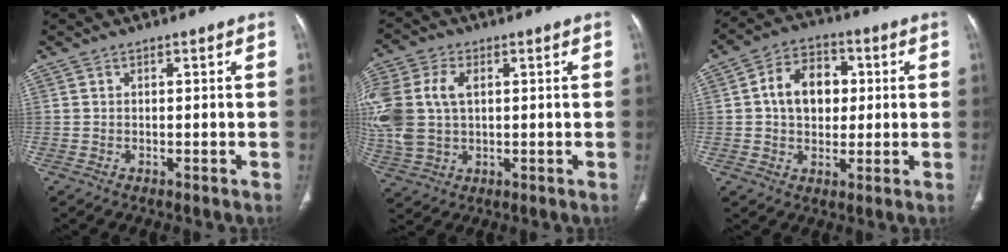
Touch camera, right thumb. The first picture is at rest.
{"total": 16.0, "force": [2.4, 10.9, 11.5], "torque": [-0.297, 0.006, 0.052]}
{"total": 10.7, "force": [1.4, 7.7, 7.2], "torque": [-0.091, 0.013, 0.017]}